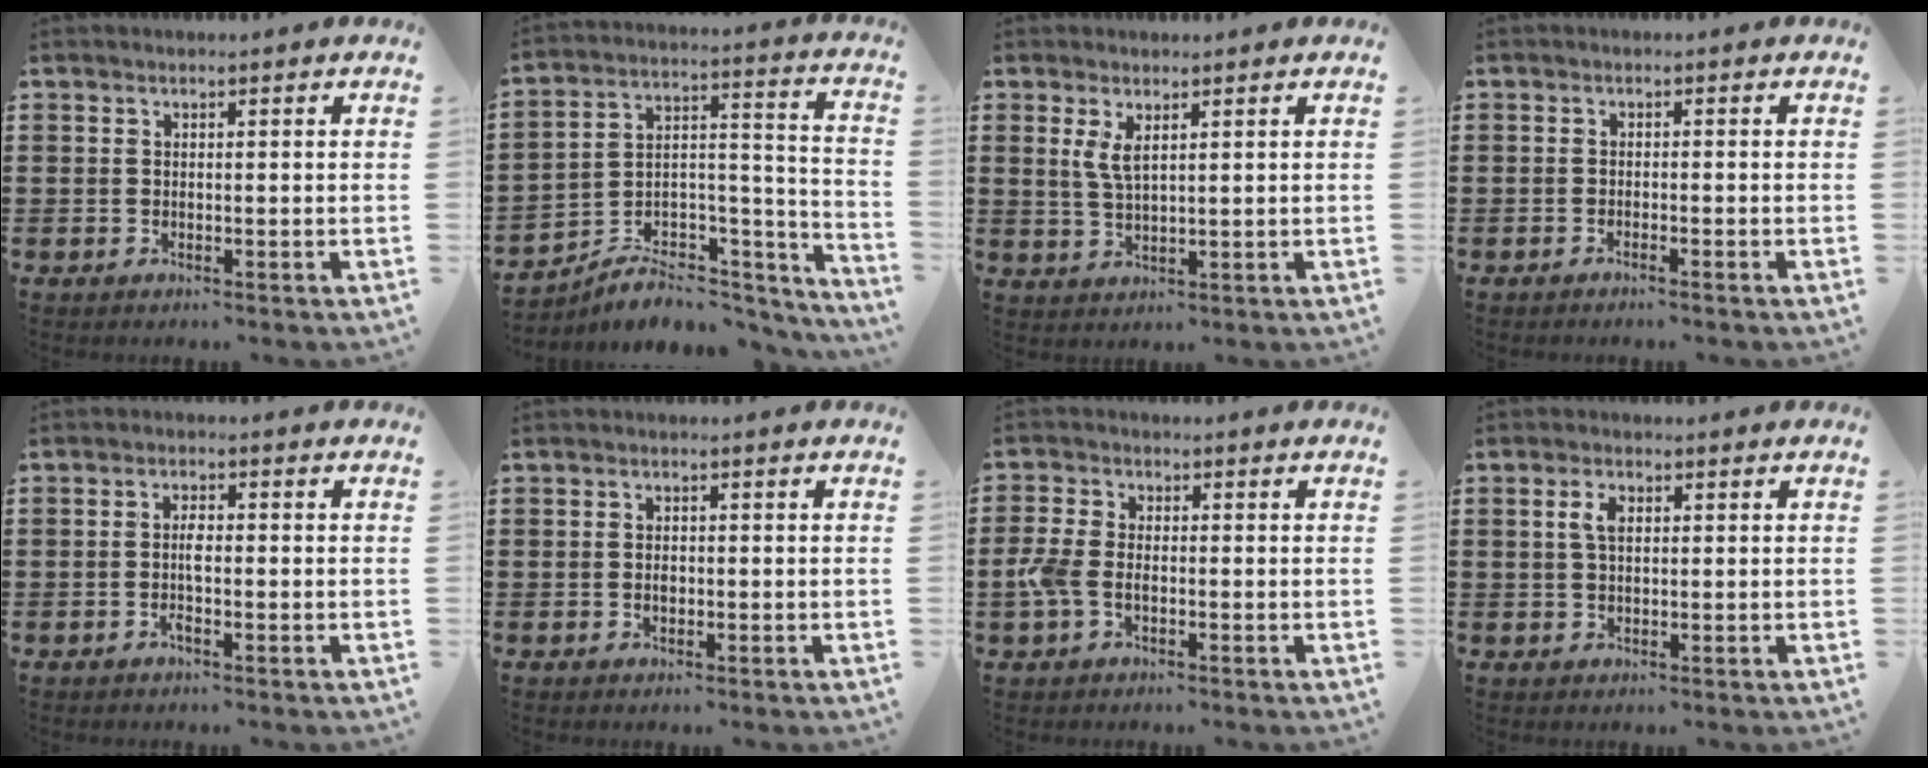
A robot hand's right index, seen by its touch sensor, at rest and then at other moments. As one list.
[{"total": 6.8, "force": [-4.9, 3.5, 3.1], "torque": [-0.052, 0.009, -0.088]}, {"total": 3.2, "force": [1.5, 0.9, 2.7], "torque": [-0.056, 0.005, 0.026]}, {"total": 1.0, "force": [-0.9, -0.3, 0.3], "torque": [-0.005, -0.001, -0.017]}, {"total": 2.3, "force": [-0.6, 0.7, 2.1], "torque": [-0.047, 0.002, -0.014]}, {"total": 1.0, "force": [-0.2, 0.5, 0.9], "torque": [-0.018, 0.000, -0.003]}, {"total": 4.1, "force": [-1.2, 2.3, 3.1], "torque": [-0.083, -0.005, -0.029]}, {"total": 2.7, "force": [0.6, 1.3, 2.3], "torque": [-0.049, 0.009, 0.008]}]